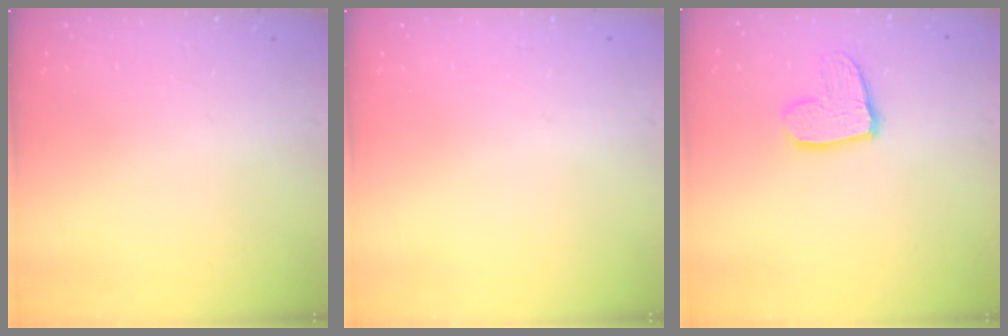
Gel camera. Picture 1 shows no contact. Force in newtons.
{"total": 0.0}
{"total": 11.4, "press": 11.4, "slide": 1.0}